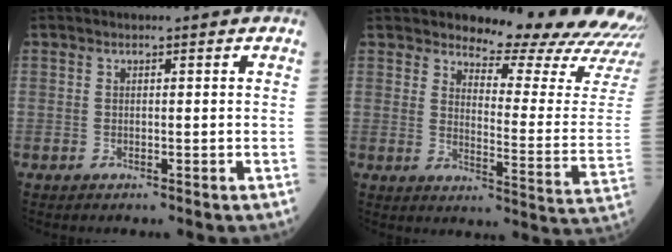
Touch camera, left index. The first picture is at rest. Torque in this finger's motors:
{"motor_torque": [0.29, -1.06, 0.64, 0.10]}